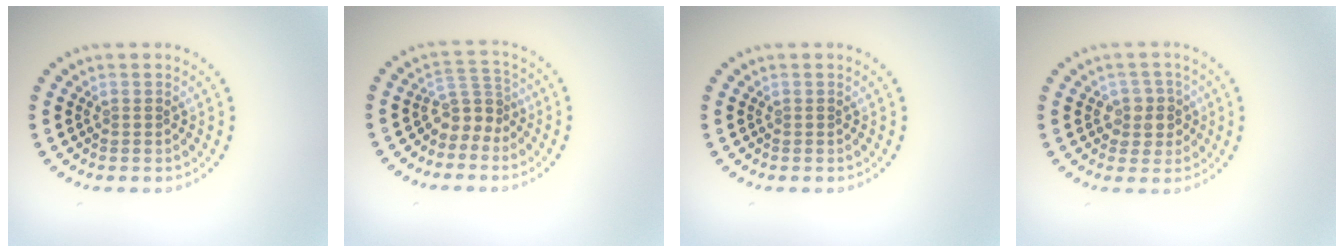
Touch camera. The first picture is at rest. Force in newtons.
{"total": 2.9, "press": 2.1, "slide": 2.1}
{"total": 0.0}
{"total": 2.2, "press": 2.1, "slide": 0.8}